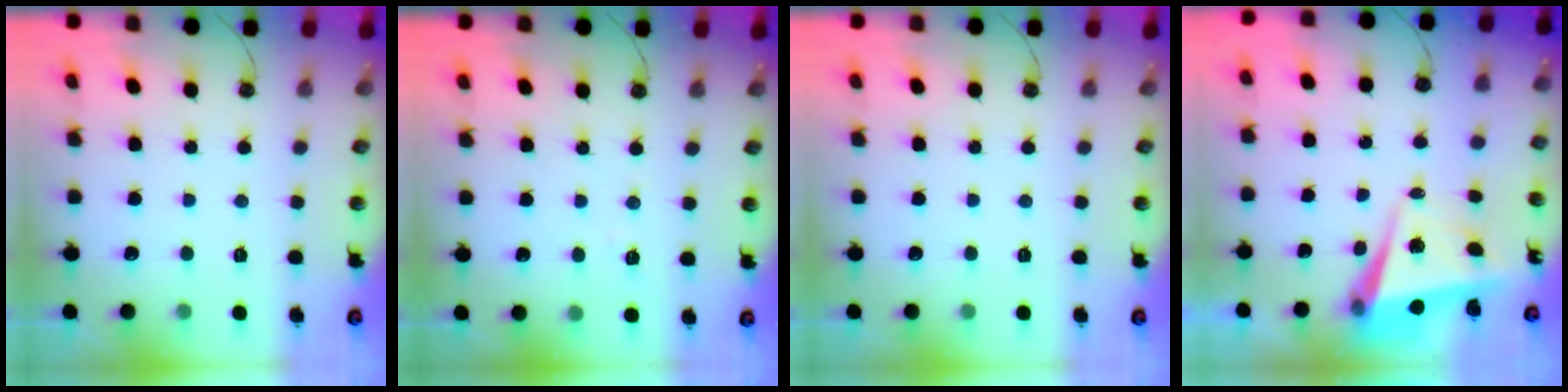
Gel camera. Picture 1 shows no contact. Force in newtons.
{"total": 5.3, "press": 4.9, "slide": 2.0}
{"total": 0.0}
{"total": 6.2, "press": 5.9, "slide": 1.8}